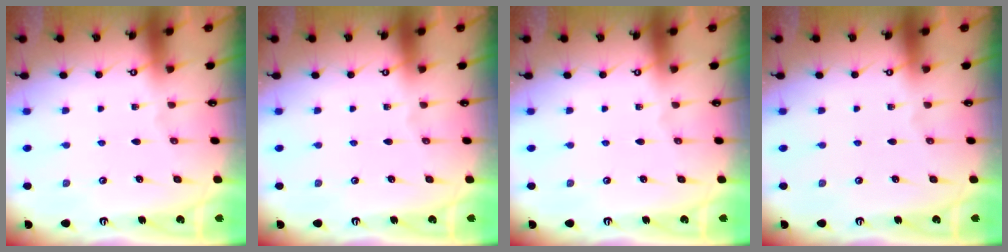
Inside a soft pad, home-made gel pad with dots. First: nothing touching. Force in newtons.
{"total": 0.0}
{"total": 0.0}
{"total": 0.0}